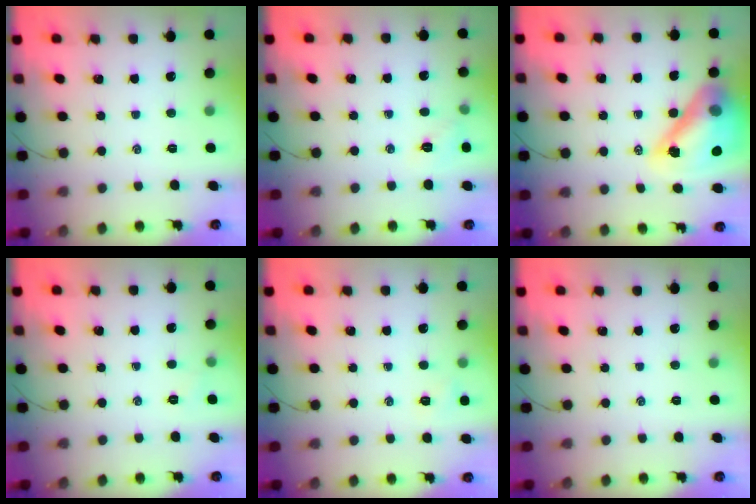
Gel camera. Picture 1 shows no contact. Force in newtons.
{"total": 5.7, "press": 5.4, "slide": 1.7}
{"total": 18.2, "press": 17.4, "slide": 5.3}
{"total": 3.6, "press": 3.5, "slide": 1.1}
{"total": 3.8, "press": 3.7, "slide": 1.0}
{"total": 0.0}